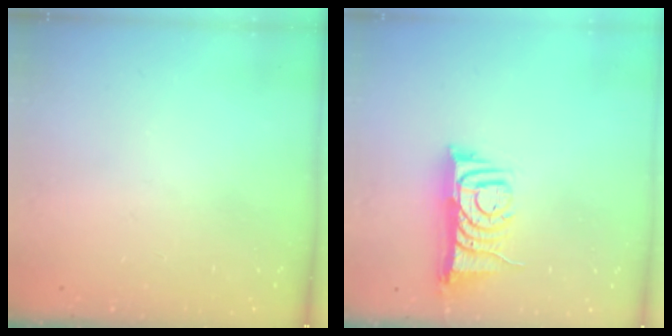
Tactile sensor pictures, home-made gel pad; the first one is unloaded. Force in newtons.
{"total": 8.5, "press": 8.4, "slide": 0.4}